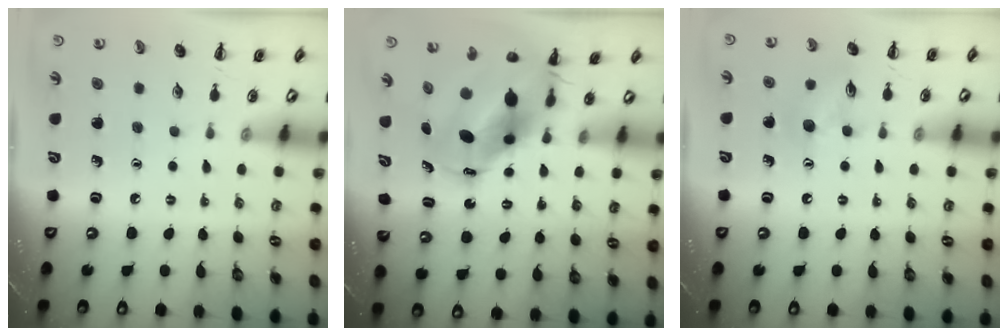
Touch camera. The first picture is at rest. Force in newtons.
{"total": 9.6, "press": 9.3, "slide": 2.5}
{"total": 8.2, "press": 8.2, "slide": 0.8}